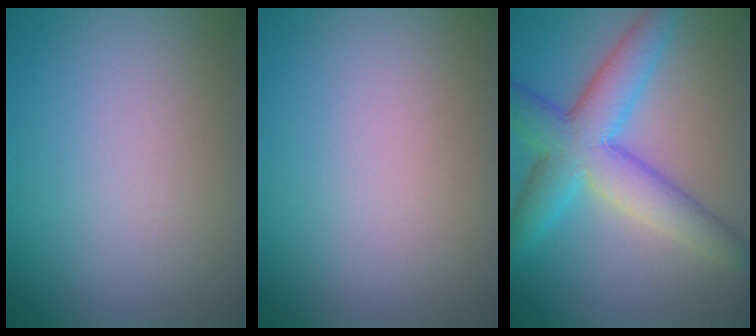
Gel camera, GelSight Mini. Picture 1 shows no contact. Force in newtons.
{"total": 0.0}
{"total": 7.3, "press": 7.3, "slide": 0.1}